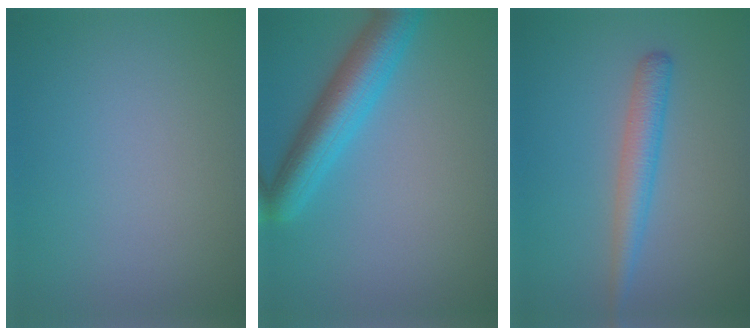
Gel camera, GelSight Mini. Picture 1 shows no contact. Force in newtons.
{"total": 5.6, "press": 5.6, "slide": 0.3}
{"total": 2.8, "press": 2.8, "slide": 0.2}